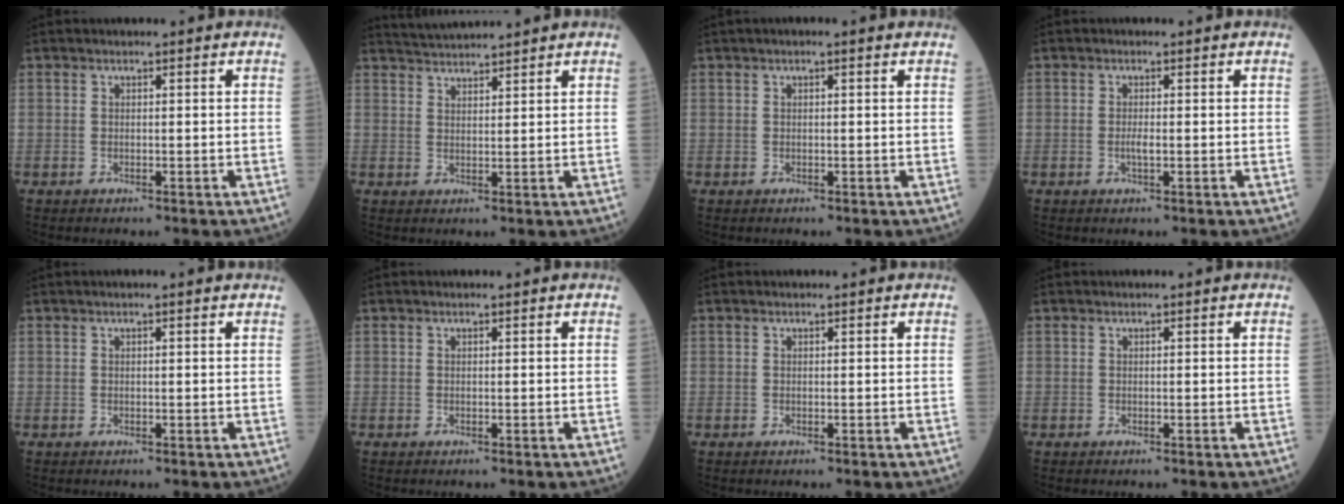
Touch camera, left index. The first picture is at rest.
{"total": 4.0, "force": [3.9, -0.6, 0.5], "torque": [-0.016, 0.022, 0.073]}
{"total": 0.9, "force": [0.2, 0.1, 0.8], "torque": [-0.019, 0.005, -0.003]}
{"total": 1.3, "force": [-0.7, 0.3, 1.1], "torque": [-0.026, -0.007, -0.012]}
{"total": 0.6, "force": [0.3, -0.1, 0.6], "torque": [-0.012, 0.005, 0.002]}
{"total": 0.0}
{"total": 0.0}
{"total": 0.0}